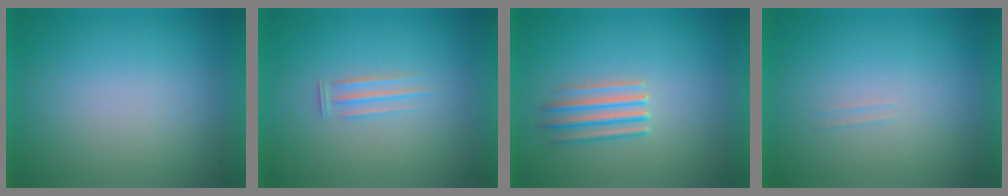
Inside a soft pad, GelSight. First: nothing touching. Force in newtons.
{"total": 1.9}
{"total": 2.7}
{"total": 1.1}